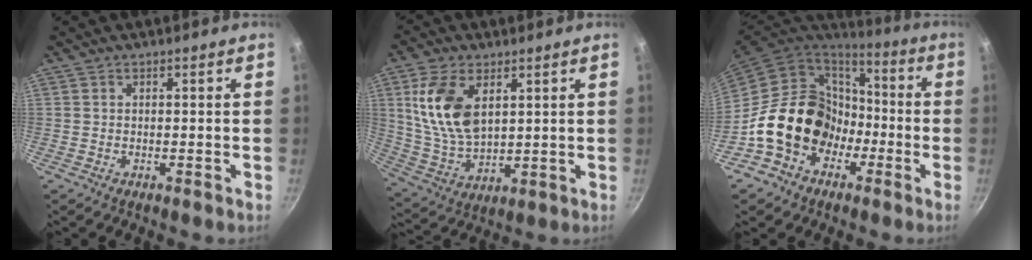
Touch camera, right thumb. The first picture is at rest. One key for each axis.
{"total": 14.1, "fx": 4.4, "fy": 8.1, "fz": 10.7, "tx": -0.197, "ty": -0.022, "tz": 0.098}
{"total": 19.8, "fx": -5.2, "fy": 15.8, "fz": 10.7, "tx": -0.151, "ty": 0.067, "tz": -0.080}